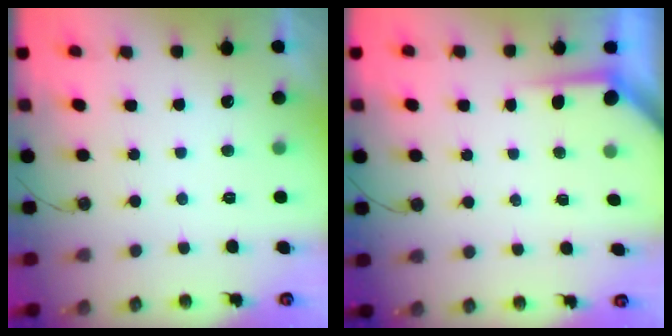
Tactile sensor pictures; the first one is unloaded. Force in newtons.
{"total": 3.5, "press": 3.5, "slide": 0.3}